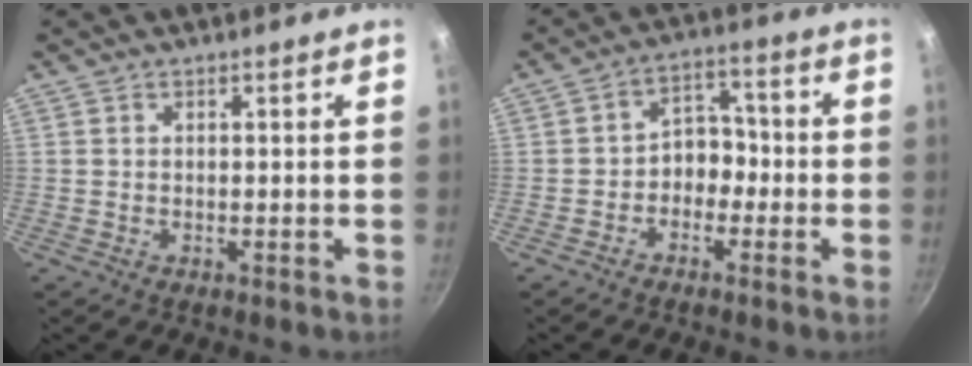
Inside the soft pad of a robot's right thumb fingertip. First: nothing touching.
{"total": 5.7, "force": [-2.0, 4.4, 3.1], "torque": [-0.001, 0.035, -0.041]}